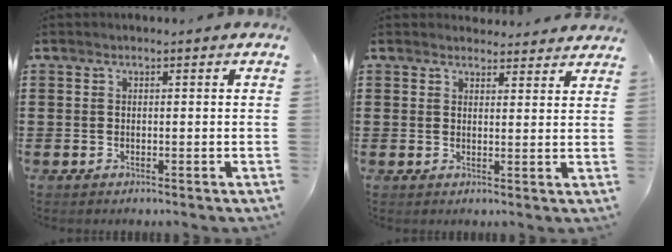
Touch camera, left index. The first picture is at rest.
{"total": 2.8, "force": [2.7, 0.5, 0.1], "torque": [-0.002, -0.012, 0.050]}